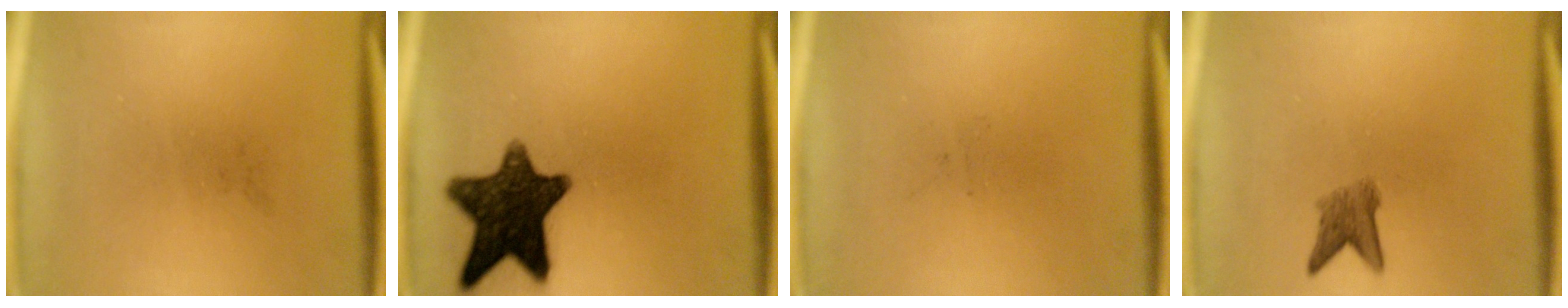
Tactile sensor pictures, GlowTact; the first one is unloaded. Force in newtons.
{"total": 14.0}
{"total": 0.0}
{"total": 3.0}